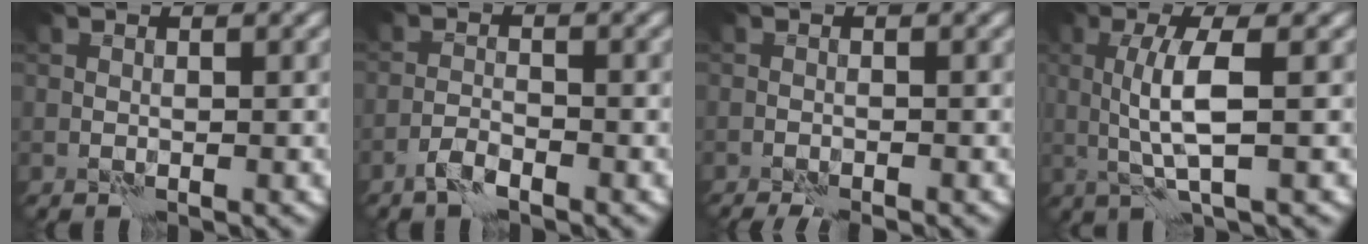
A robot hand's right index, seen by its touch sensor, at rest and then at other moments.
{"total": 1.8, "force": [-1.5, 0.5, 0.9], "torque": [-0.018, 0.006, -0.034]}
{"total": 3.0, "force": [-2.6, 0.5, 1.3], "torque": [-0.019, 0.001, -0.040]}
{"total": 4.1, "force": [0.2, 0.8, 4.0], "torque": [-0.079, 0.004, 0.008]}